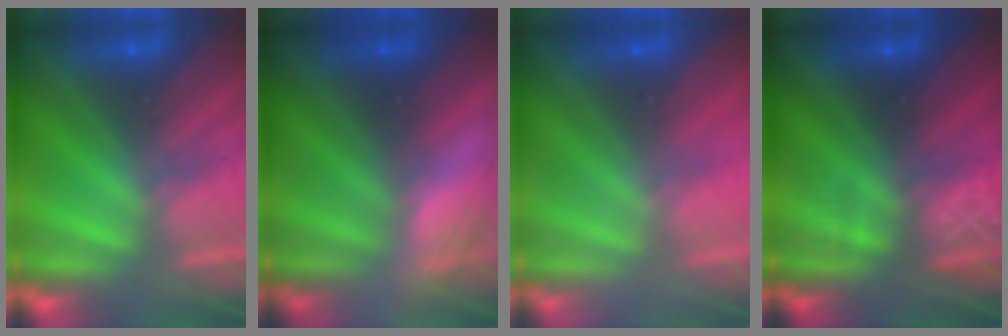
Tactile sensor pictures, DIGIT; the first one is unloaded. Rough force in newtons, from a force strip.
{"total": 2.9}
{"total": 3.2}
{"total": 3.1}